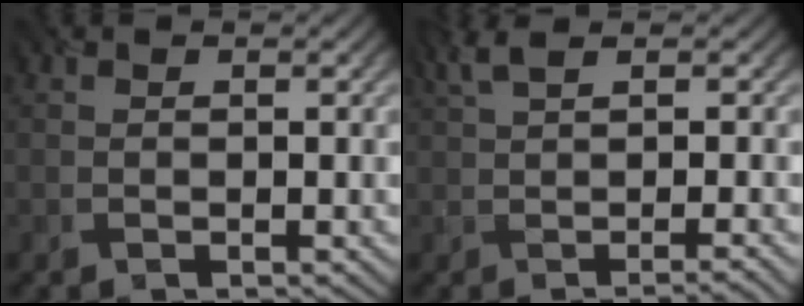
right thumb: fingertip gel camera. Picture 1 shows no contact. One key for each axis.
{"total": 4.8, "fx": 0.6, "fy": 1.0, "fz": 4.6, "tx": -0.065, "ty": 0.016, "tz": 0.011}